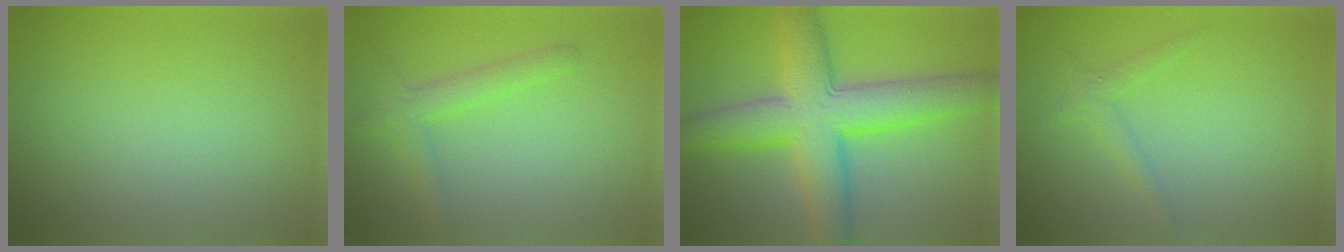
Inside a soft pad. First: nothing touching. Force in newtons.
{"total": 2.5, "press": 2.5, "slide": 0.1}
{"total": 9.5, "press": 9.5, "slide": 0.3}
{"total": 1.4, "press": 1.4, "slide": 0.1}